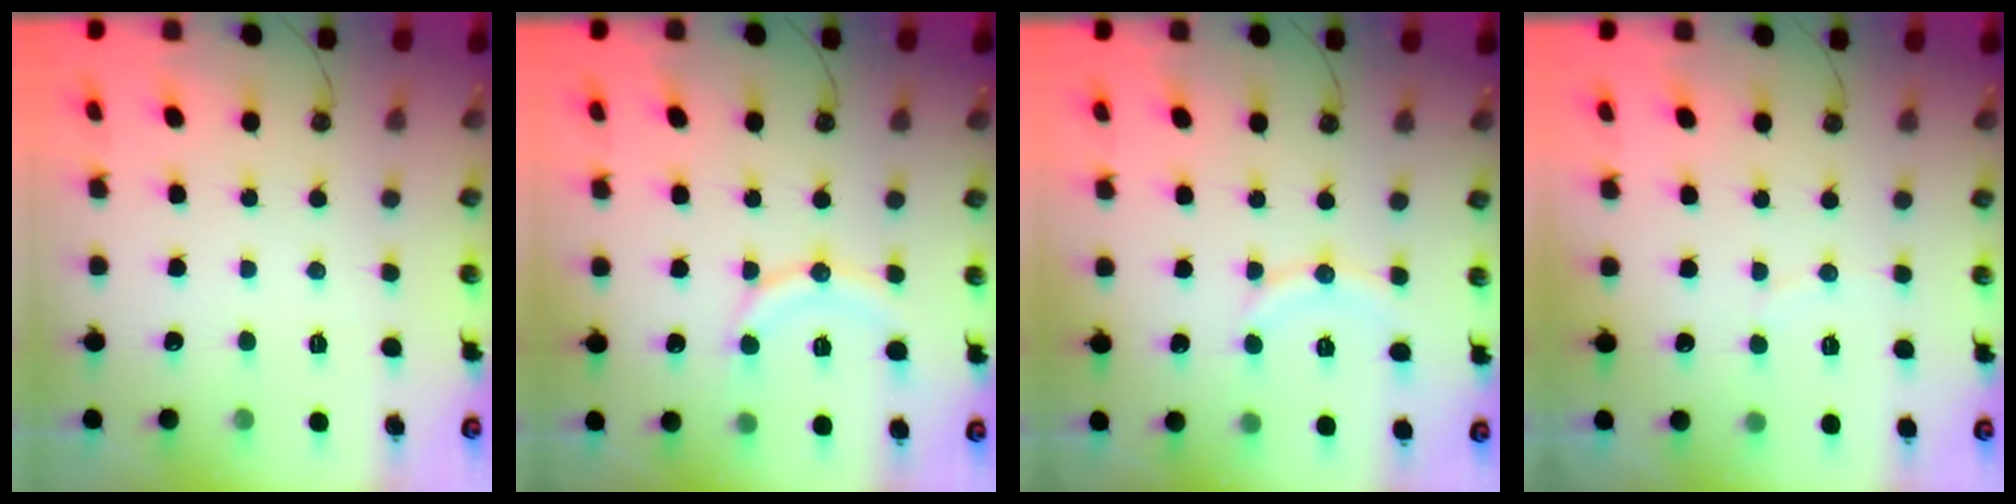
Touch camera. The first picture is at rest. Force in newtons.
{"total": 11.5, "press": 11.5, "slide": 1.0}
{"total": 7.9, "press": 7.9, "slide": 0.3}
{"total": 2.2, "press": 2.0, "slide": 0.9}